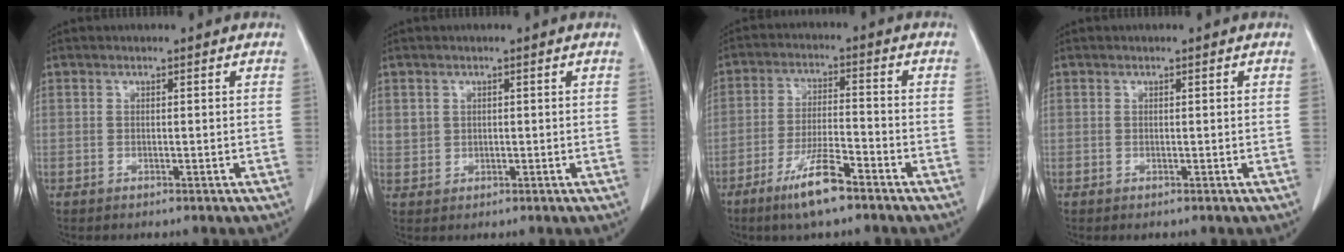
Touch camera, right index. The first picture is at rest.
{"total": 2.1, "force": [0.8, 1.9, 0.4], "torque": [0.002, 0.004, 0.018]}
{"total": 8.4, "force": [-5.6, 1.1, 6.2], "torque": [-0.120, -0.013, -0.102]}
{"total": 0.0}